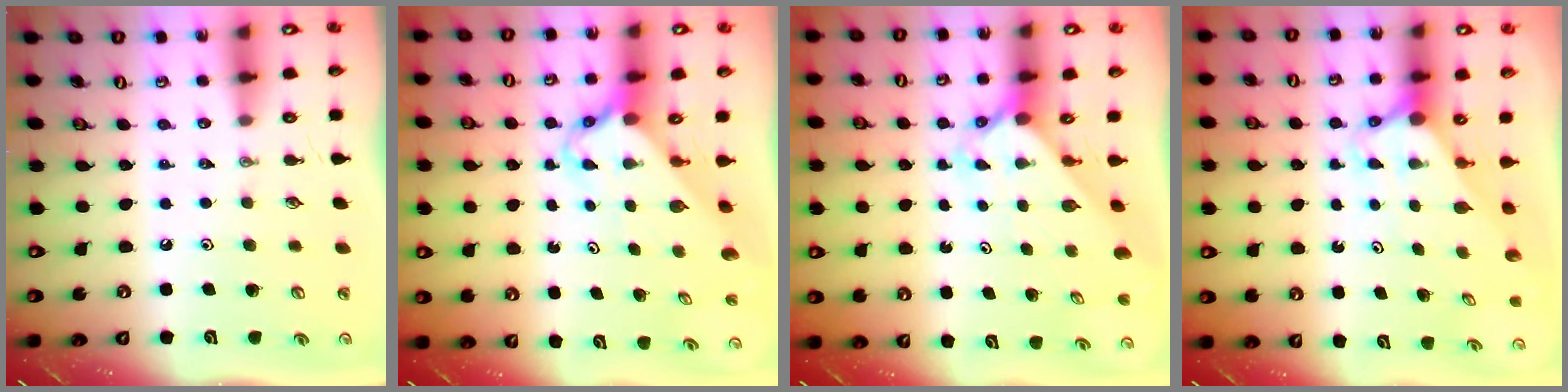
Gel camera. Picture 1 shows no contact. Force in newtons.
{"total": 2.7, "press": 2.7, "slide": 0.2}
{"total": 2.3, "press": 2.3, "slide": 0.2}
{"total": 2.7, "press": 2.7, "slide": 0.0}